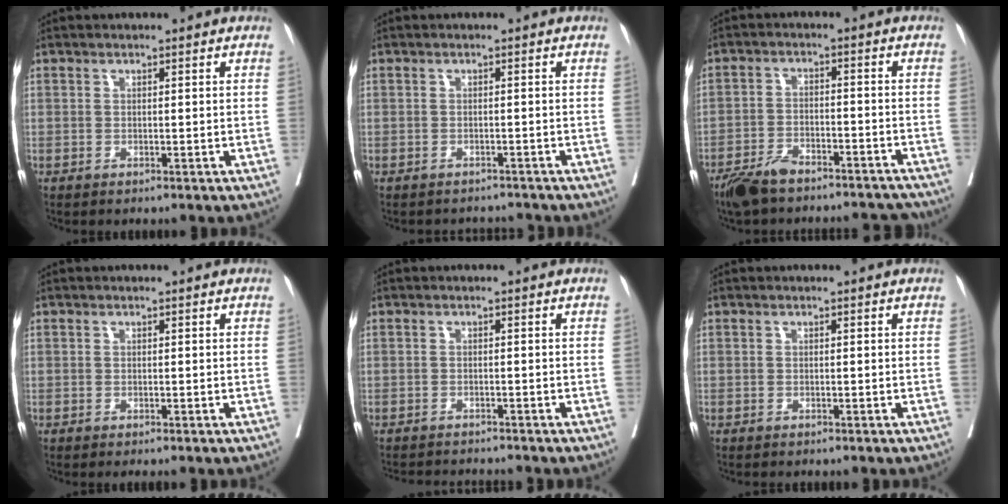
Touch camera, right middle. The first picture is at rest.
{"total": 3.3, "force": [-3.2, 0.6, -0.4], "torque": [0.009, -0.005, -0.044]}
{"total": 10.5, "force": [-9.3, 2.6, 3.9], "torque": [-0.062, 0.006, -0.146]}
{"total": 0.0}
{"total": 5.5, "force": [-5.4, 0.1, 1.2], "torque": [-0.009, -0.009, -0.081]}
{"total": 0.5, "force": [-0.5, 0.0, 0.1], "torque": [-0.002, -0.002, -0.011]}